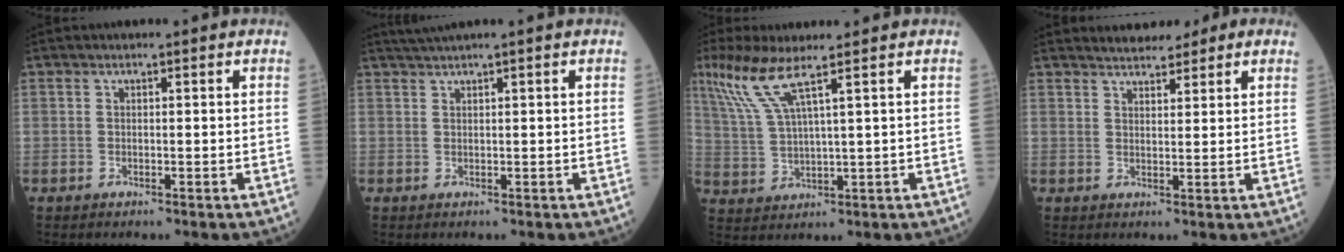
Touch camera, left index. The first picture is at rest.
{"total": 1.9, "force": [1.5, -0.6, 1.1], "torque": [-0.025, 0.010, 0.033]}
{"total": 7.3, "force": [4.5, -0.1, 5.7], "torque": [-0.135, 0.004, 0.099]}
{"total": 5.7, "force": [4.7, 2.1, 2.5], "torque": [-0.038, 0.021, 0.063]}